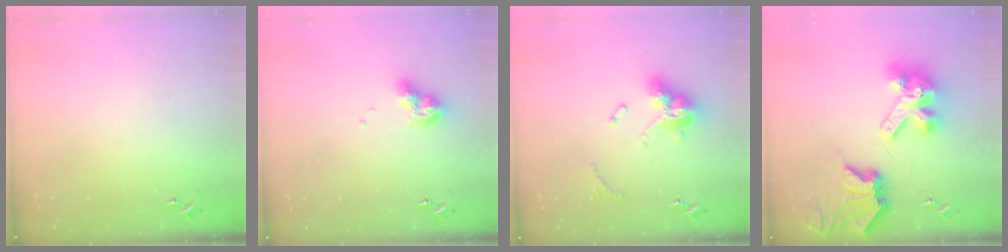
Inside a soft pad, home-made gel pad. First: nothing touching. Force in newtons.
{"total": 9.6, "press": 9.6, "slide": 0.6}
{"total": 15.8, "press": 15.7, "slide": 1.5}
{"total": 17.8, "press": 17.7, "slide": 1.9}